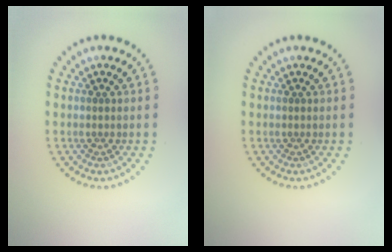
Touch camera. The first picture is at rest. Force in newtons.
{"total": 0.0}